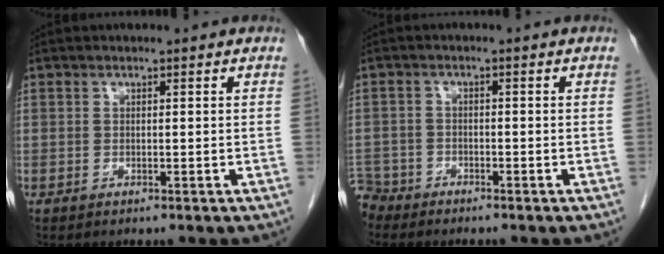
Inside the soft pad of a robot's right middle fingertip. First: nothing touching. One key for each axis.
{"total": 4.0, "fx": -3.7, "fy": 1.5, "fz": -0.5, "tx": 0.014, "ty": -0.006, "tz": -0.075}